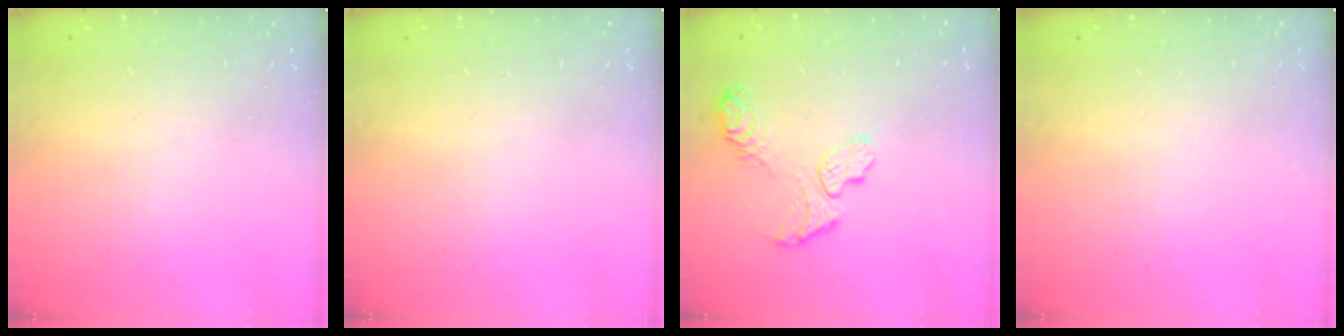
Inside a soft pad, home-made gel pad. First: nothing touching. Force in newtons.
{"total": 0.0}
{"total": 10.4, "press": 10.4, "slide": 0.9}
{"total": 0.0}